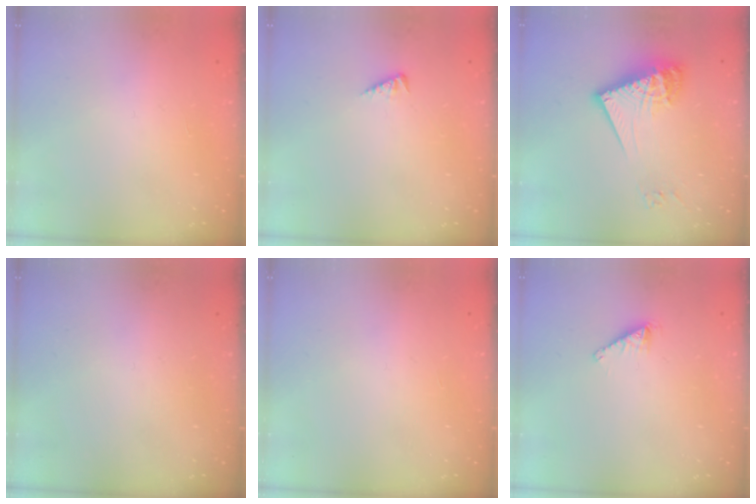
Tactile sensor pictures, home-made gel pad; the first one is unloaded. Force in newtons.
{"total": 2.0, "press": 1.9, "slide": 0.3}
{"total": 15.8, "press": 15.8, "slide": 1.2}
{"total": 0.0}
{"total": 0.0}
{"total": 2.1, "press": 2.1, "slide": 0.1}